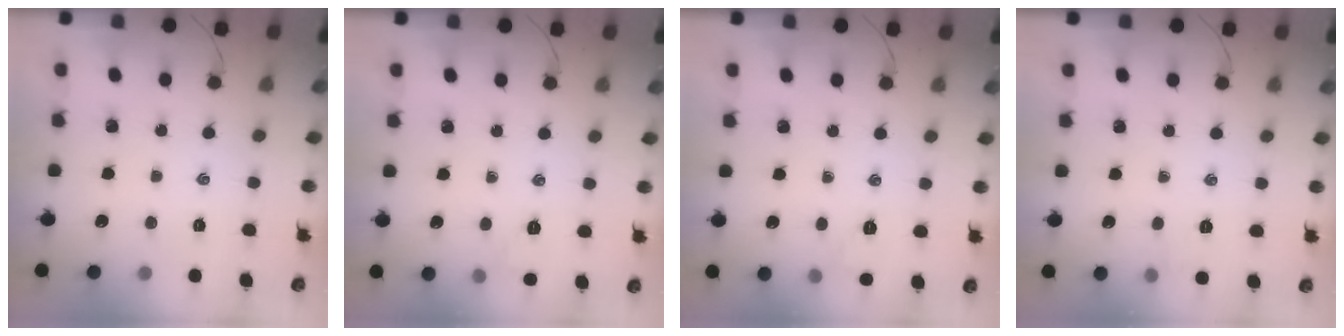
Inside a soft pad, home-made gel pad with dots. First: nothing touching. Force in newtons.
{"total": 5.2, "press": 5.1, "slide": 1.2}
{"total": 5.2, "press": 5.1, "slide": 1.2}
{"total": 4.4, "press": 4.1, "slide": 1.4}